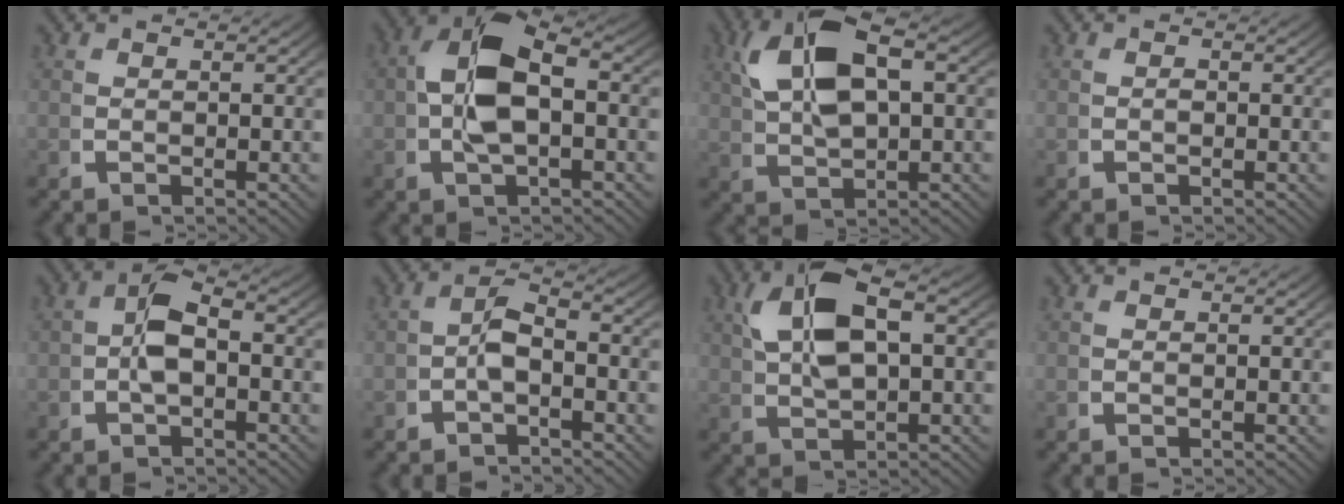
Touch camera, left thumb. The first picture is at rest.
{"total": 9.8, "force": [0.2, 5.9, 7.7], "torque": [-0.156, -0.017, 0.007]}
{"total": 9.4, "force": [2.2, 5.1, 7.6], "torque": [-0.149, -0.011, 0.050]}
{"total": 0.5, "force": [-0.3, 0.3, 0.3], "torque": [-0.002, -0.003, -0.006]}
{"total": 4.7, "force": [-0.6, 2.8, 3.7], "torque": [-0.075, -0.007, -0.012]}
{"total": 3.8, "force": [-1.2, 2.4, 2.8], "torque": [-0.051, -0.009, -0.023]}
{"total": 8.4, "force": [1.8, 4.4, 6.9], "torque": [-0.134, -0.006, 0.041]}
{"total": 0.0}